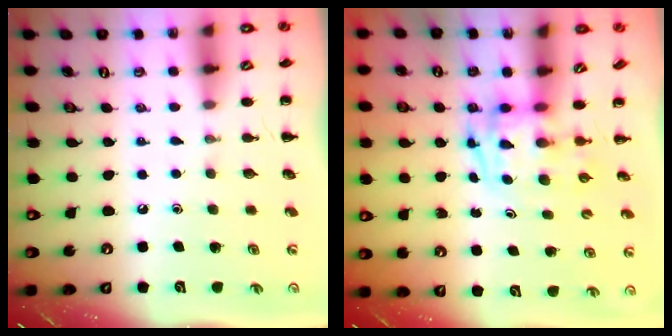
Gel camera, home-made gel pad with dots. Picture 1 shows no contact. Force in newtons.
{"total": 3.3, "press": 3.2, "slide": 0.5}